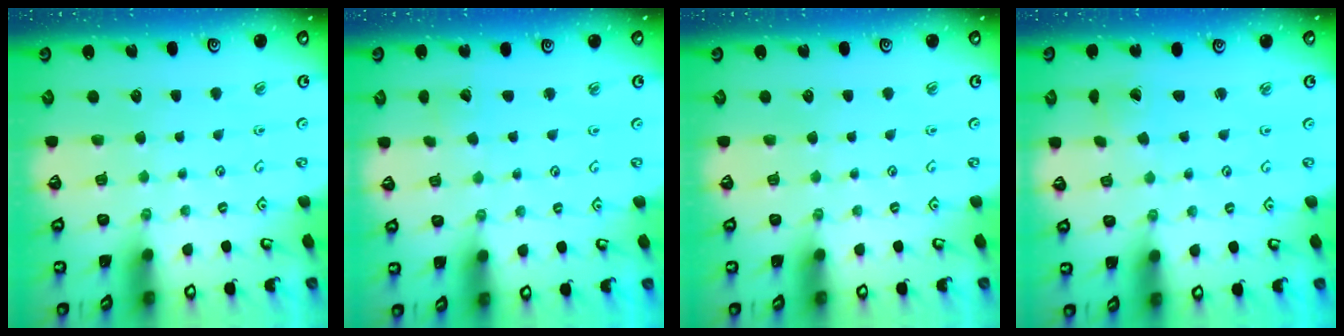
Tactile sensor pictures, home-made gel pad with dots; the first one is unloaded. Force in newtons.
{"total": 2.6, "press": 2.6, "slide": 0.3}
{"total": 0.0}
{"total": 1.0, "press": 1.0, "slide": 0.1}